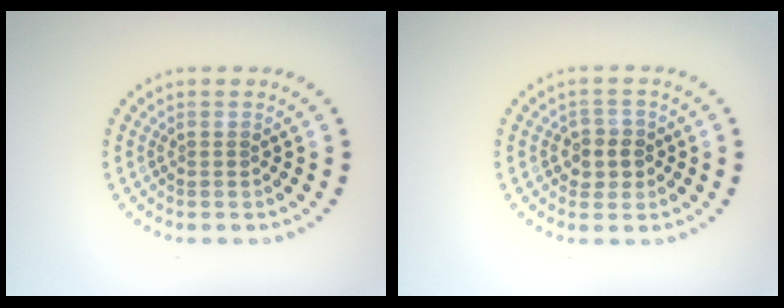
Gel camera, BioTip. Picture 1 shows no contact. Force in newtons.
{"total": 2.3, "press": 2.1, "slide": 1.0}